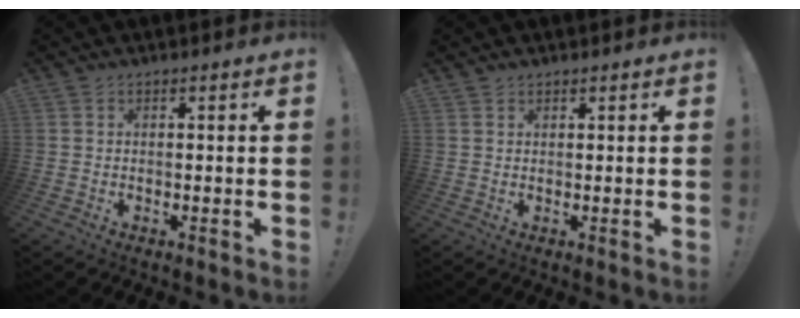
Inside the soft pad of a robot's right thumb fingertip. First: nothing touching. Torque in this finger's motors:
{"motor_torque": [-0.06, -0.13, -0.10, -0.14, 0.03]}